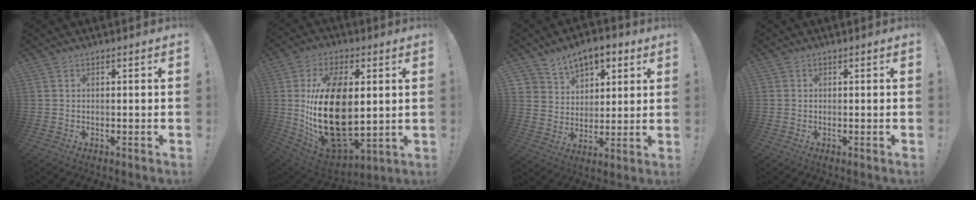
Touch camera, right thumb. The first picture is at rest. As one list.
[{"total": 26.7, "force": [1.9, 15.3, 21.8], "torque": [-0.444, -0.021, 0.044]}, {"total": 9.2, "force": [6.0, 6.6, 2.4], "torque": [-0.039, -0.040, 0.117]}, {"total": 0.6, "force": [0.1, 0.6, 0.0], "torque": [-0.005, 0.002, 0.004]}]